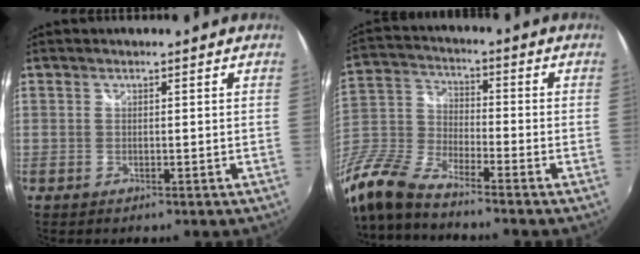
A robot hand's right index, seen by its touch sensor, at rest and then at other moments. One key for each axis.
{"total": 15.2, "fx": -12.1, "fy": 4.0, "fz": 8.2, "tx": -0.198, "ty": -0.017, "tz": -0.254}